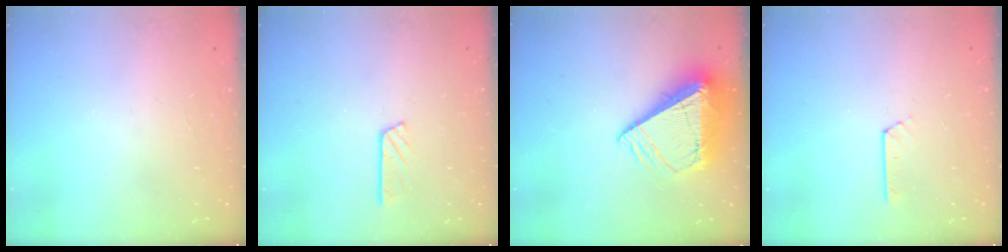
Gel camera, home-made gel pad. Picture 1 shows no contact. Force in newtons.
{"total": 3.6, "press": 3.5, "slide": 0.4}
{"total": 14.3, "press": 14.2, "slide": 1.2}
{"total": 2.2, "press": 2.2, "slide": 0.3}